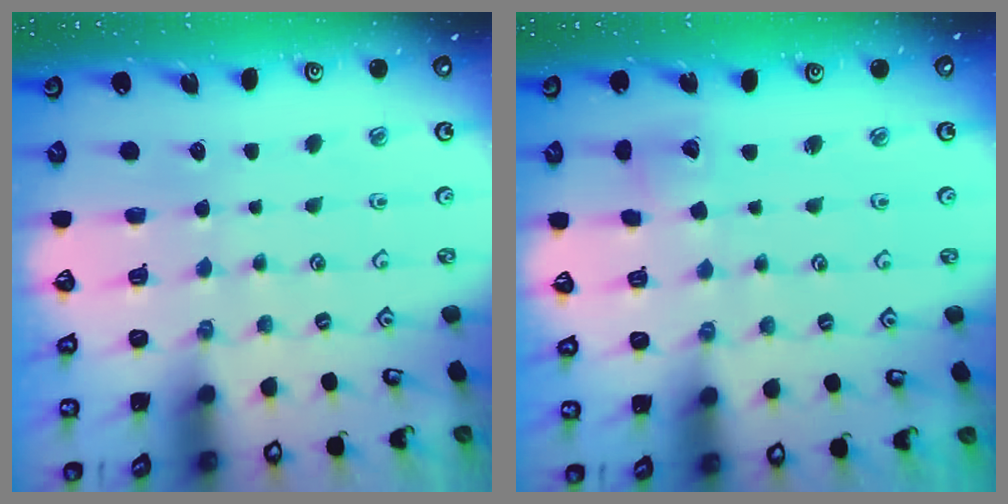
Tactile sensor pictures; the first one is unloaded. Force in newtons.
{"total": 3.0, "press": 2.9, "slide": 0.4}